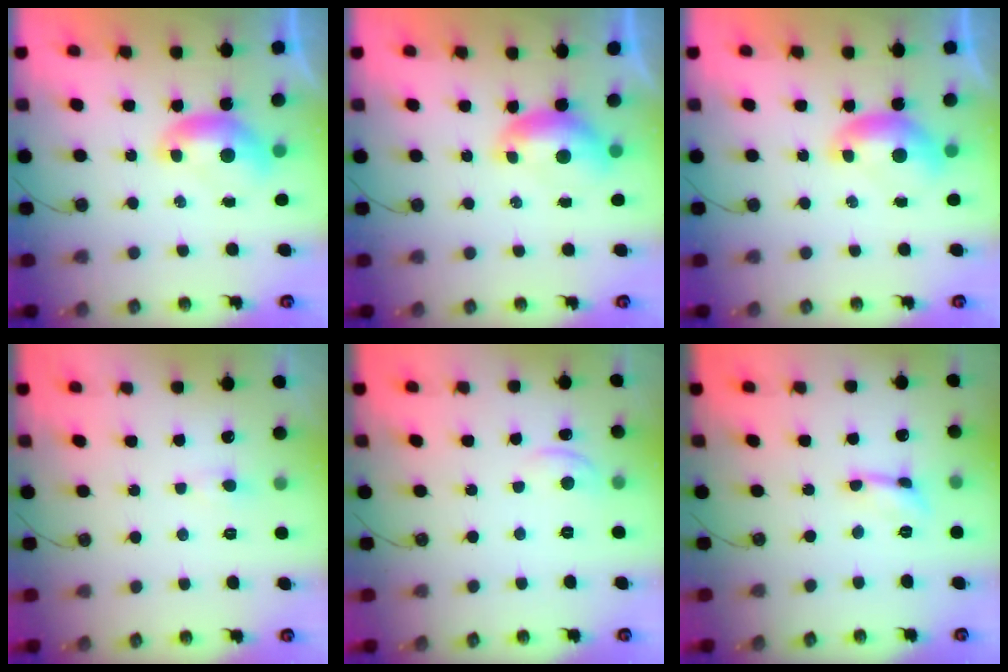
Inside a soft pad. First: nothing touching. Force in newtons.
{"total": 0.5, "press": 0.5, "slide": 0.2}
{"total": 0.0}
{"total": 0.8, "press": 0.7, "slide": 0.3}
{"total": 0.8, "press": 0.5, "slide": 0.7}
{"total": 0.0}